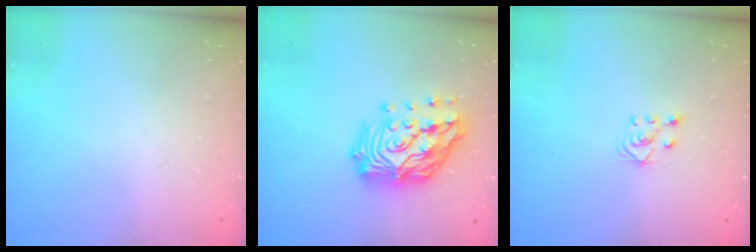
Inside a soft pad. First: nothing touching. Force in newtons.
{"total": 22.0, "press": 21.7, "slide": 3.4}
{"total": 4.1, "press": 4.1, "slide": 0.7}